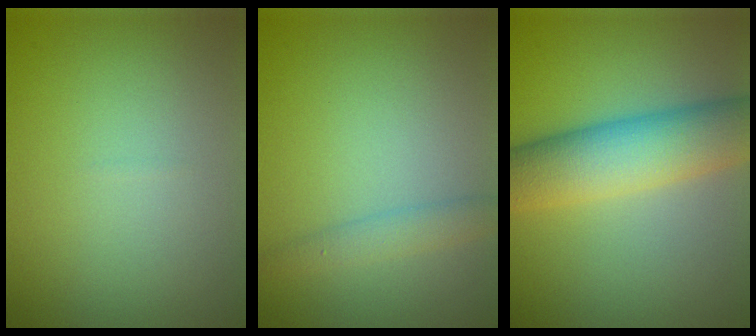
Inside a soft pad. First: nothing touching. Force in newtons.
{"total": 1.8, "press": 1.8, "slide": 0.0}
{"total": 8.0, "press": 8.0, "slide": 0.1}